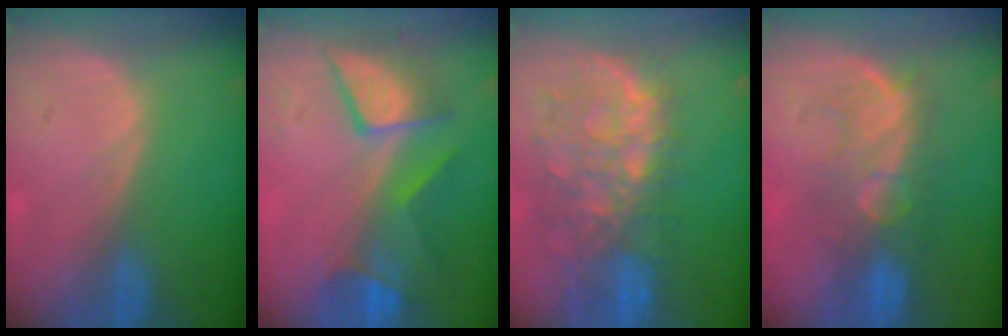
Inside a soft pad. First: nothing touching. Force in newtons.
{"total": 7.7, "press": 7.7, "slide": 0.7}
{"total": 11.2, "press": 9.8, "slide": 5.4}
{"total": 8.2, "press": 8.0, "slide": 1.9}